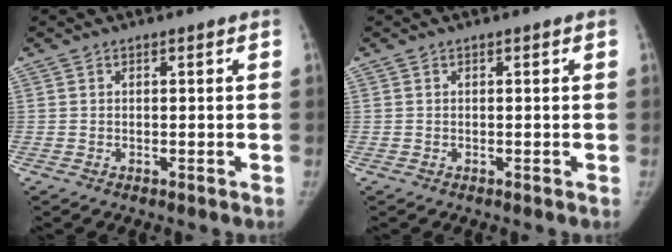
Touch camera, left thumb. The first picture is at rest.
{"total": 0.0}